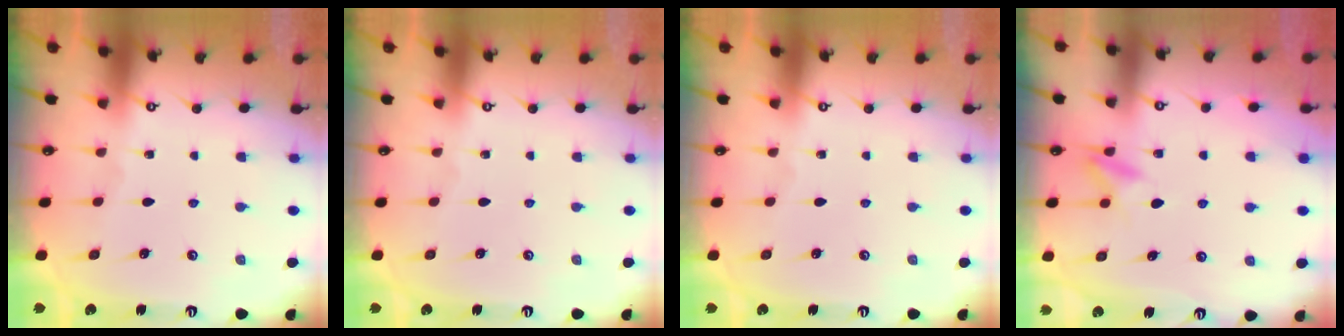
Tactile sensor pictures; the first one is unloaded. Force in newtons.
{"total": 0.0}
{"total": 0.0}
{"total": 8.1, "press": 8.1, "slide": 1.0}